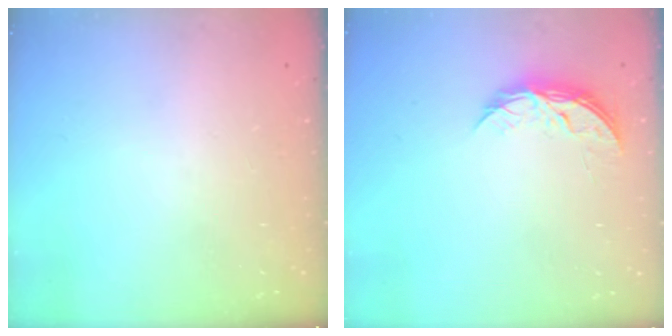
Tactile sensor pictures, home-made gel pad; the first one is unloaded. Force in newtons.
{"total": 5.4, "press": 5.4, "slide": 0.5}